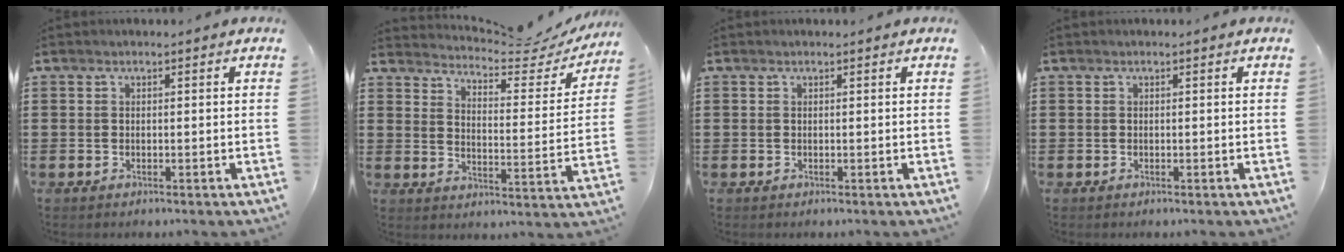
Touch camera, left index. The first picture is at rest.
{"total": 4.6, "force": [4.4, 0.2, 1.3], "torque": [-0.042, -0.037, 0.067]}
{"total": 0.0}
{"total": 0.0}